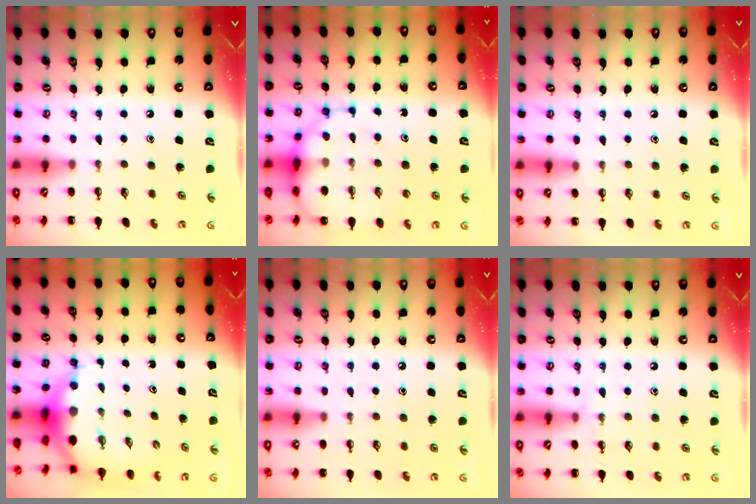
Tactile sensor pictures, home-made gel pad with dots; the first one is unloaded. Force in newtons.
{"total": 12.7, "press": 12.3, "slide": 3.2}
{"total": 7.2, "press": 6.8, "slide": 2.3}
{"total": 6.8, "press": 6.5, "slide": 1.8}
{"total": 7.0, "press": 6.6, "slide": 2.3}
{"total": 5.4, "press": 5.1, "slide": 1.6}